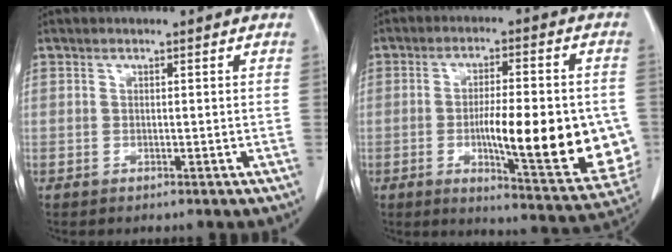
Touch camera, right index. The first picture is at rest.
{"total": 19.2, "force": [-3.0, 4.0, 18.5], "torque": [-0.200, -0.003, -0.027]}